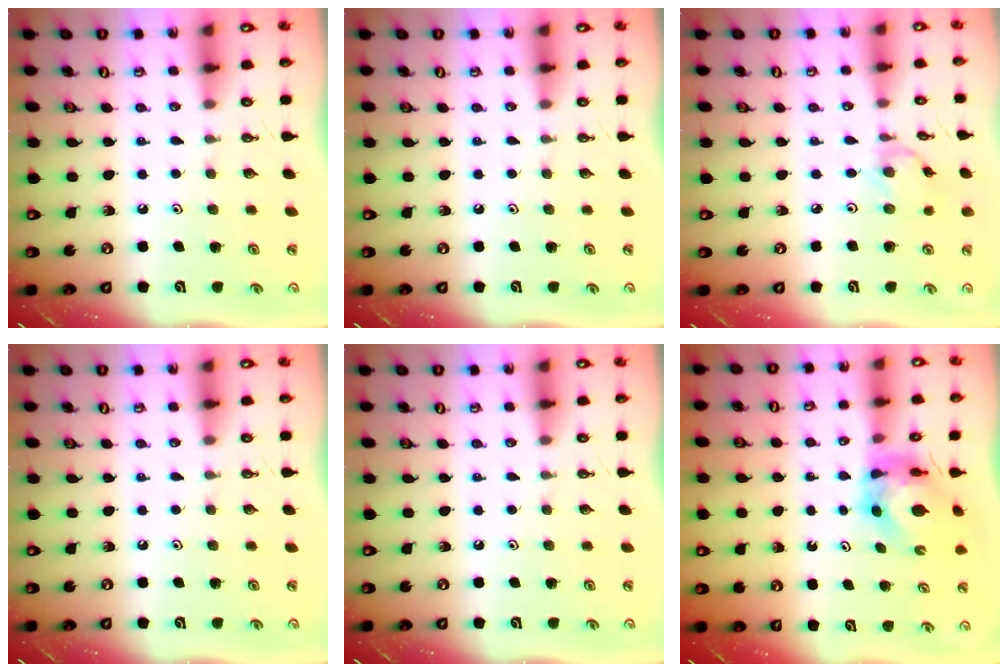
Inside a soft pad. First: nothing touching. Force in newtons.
{"total": 0.0}
{"total": 2.4, "press": 2.4, "slide": 0.1}
{"total": 0.0}
{"total": 0.0}
{"total": 5.6, "press": 5.6, "slide": 0.4}